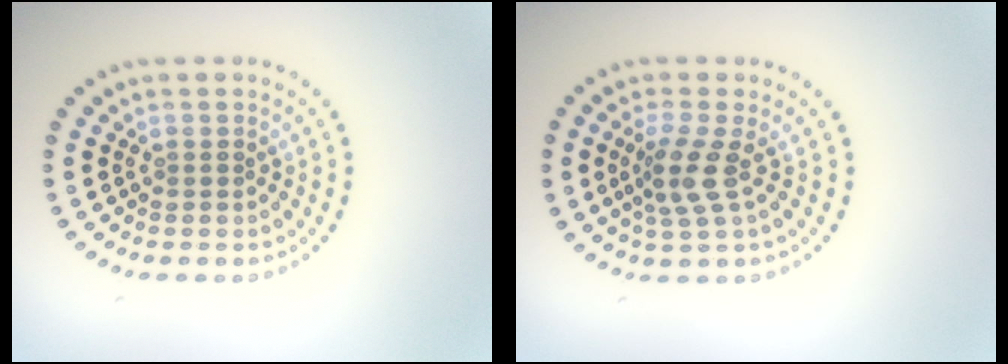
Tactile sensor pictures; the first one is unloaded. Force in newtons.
{"total": 2.9, "press": 2.2, "slide": 1.8}